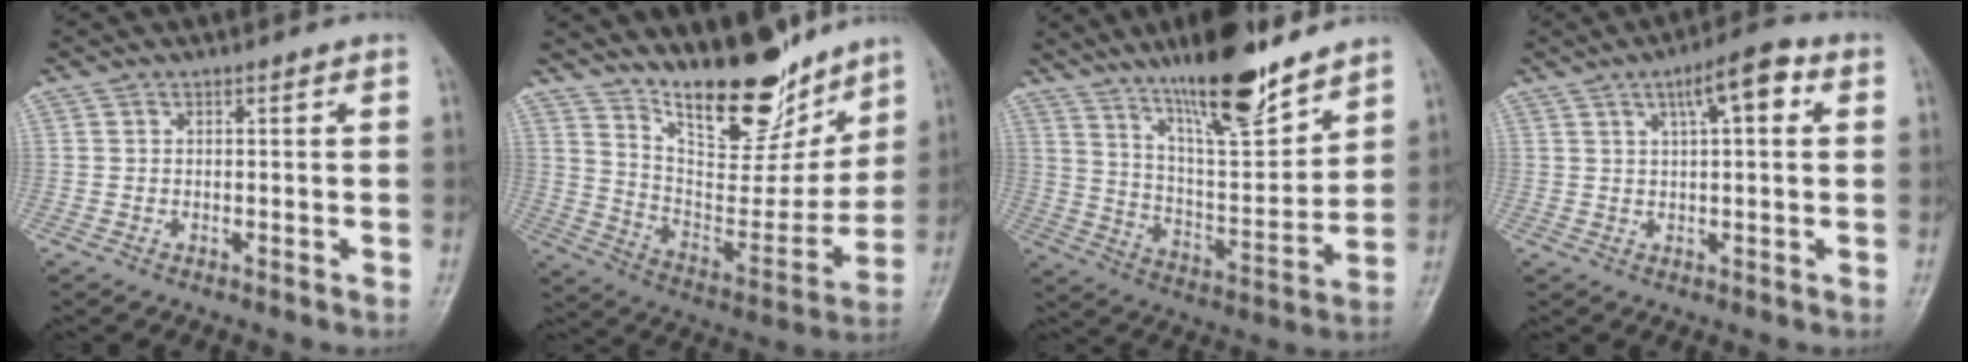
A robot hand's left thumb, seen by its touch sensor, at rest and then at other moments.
{"total": 19.2, "force": [14.8, 6.9, 10.0], "torque": [-0.103, -0.102, 0.251]}
{"total": 18.7, "force": [13.7, 4.6, 11.9], "torque": [-0.162, -0.083, 0.235]}
{"total": 7.8, "force": [3.0, 2.5, 6.8], "torque": [-0.098, 0.012, 0.042]}